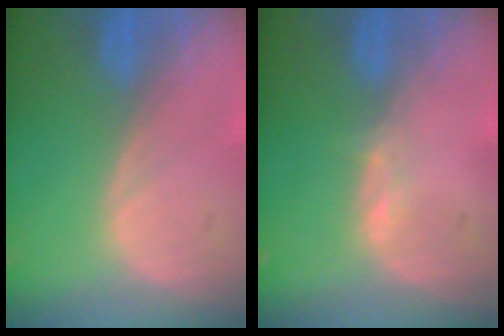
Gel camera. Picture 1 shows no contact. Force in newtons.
{"total": 1.0, "press": 0.8, "slide": 0.5}